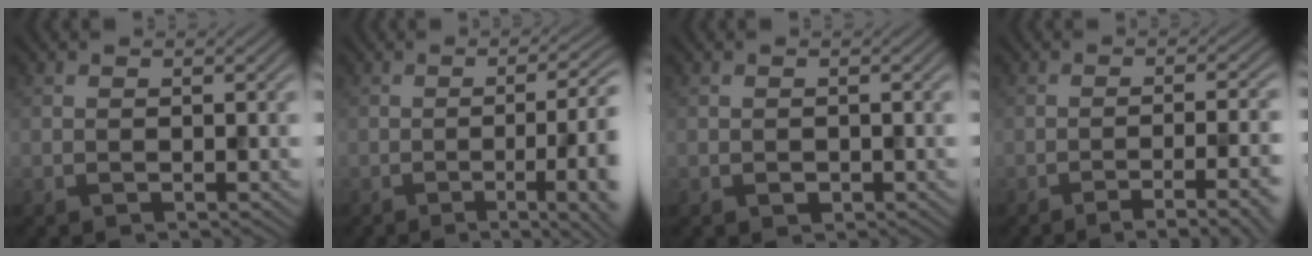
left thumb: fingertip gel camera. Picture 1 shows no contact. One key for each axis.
{"total": 9.2, "fx": -2.1, "fy": 2.5, "fz": 8.6, "tx": -0.102, "ty": 0.004, "tz": -0.033}
{"total": 0.7, "fx": -0.4, "fy": 0.6, "fz": 0.0, "tx": 0.000, "ty": -0.002, "tz": -0.003}
{"total": 8.6, "fx": -5.1, "fy": 1.7, "fz": 6.7, "tx": -0.085, "ty": 0.010, "tz": -0.069}